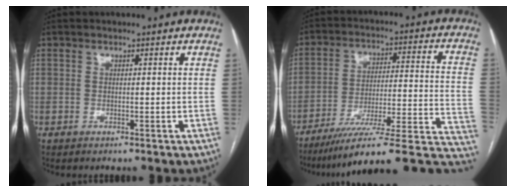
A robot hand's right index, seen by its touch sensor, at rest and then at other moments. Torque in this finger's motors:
{"motor_torque": [1.00, -1.14, 0.59, 0.18]}